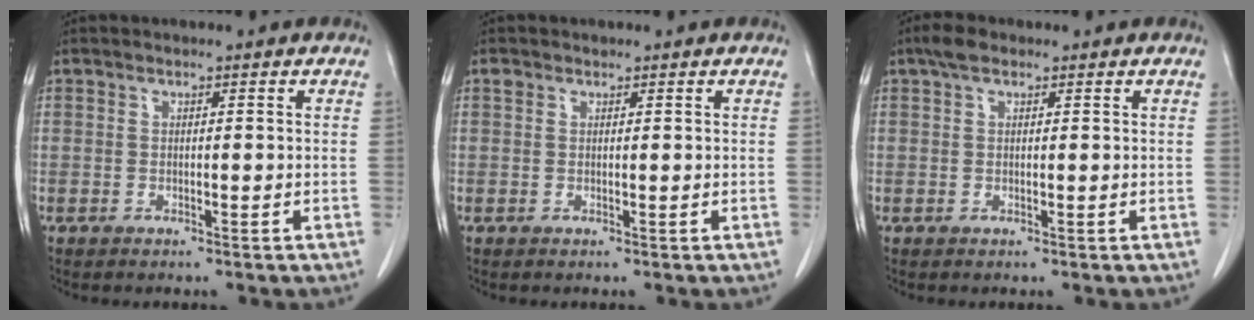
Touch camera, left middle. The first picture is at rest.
{"total": 0.8, "force": [0.6, 0.6, 0.1], "torque": [-0.006, 0.009, 0.010]}
{"total": 2.3, "force": [1.5, 1.2, 1.4], "torque": [-0.032, 0.017, 0.026]}